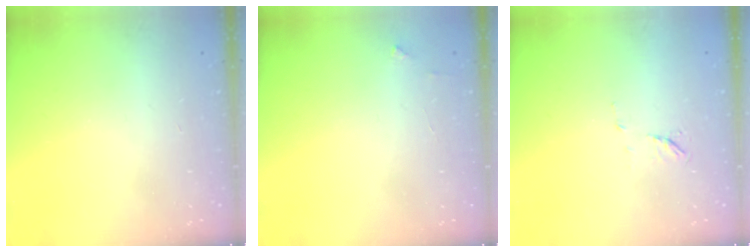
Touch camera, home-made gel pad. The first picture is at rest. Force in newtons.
{"total": 2.6, "press": 2.6, "slide": 0.2}
{"total": 4.9, "press": 4.8, "slide": 1.3}